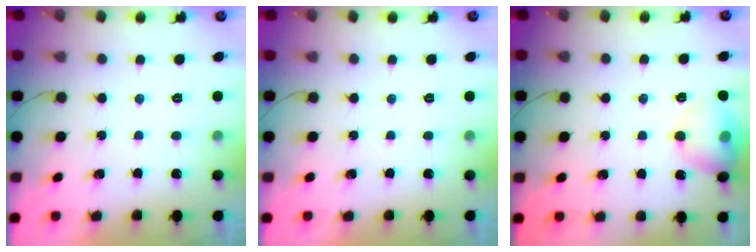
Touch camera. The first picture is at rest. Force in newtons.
{"total": 0.0}
{"total": 11.3, "press": 11.1, "slide": 2.3}